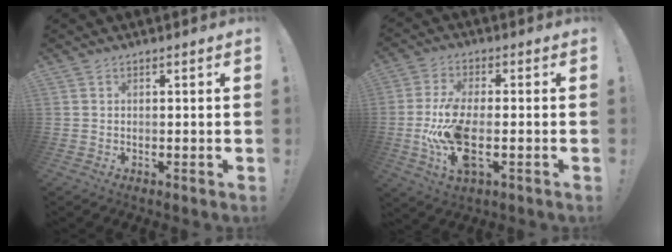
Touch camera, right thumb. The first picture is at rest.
{"total": 14.3, "force": [-2.9, 6.1, 12.6], "torque": [-0.253, -0.006, -0.048]}